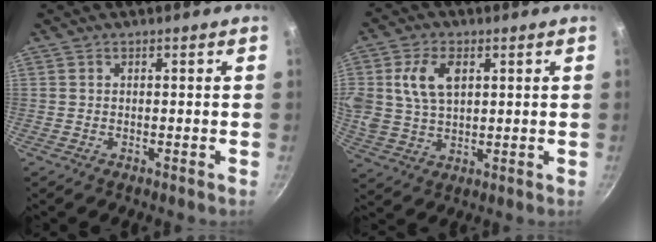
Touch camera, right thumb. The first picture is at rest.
{"total": 9.6, "force": [2.8, 6.1, 6.9], "torque": [-0.120, -0.002, 0.052]}